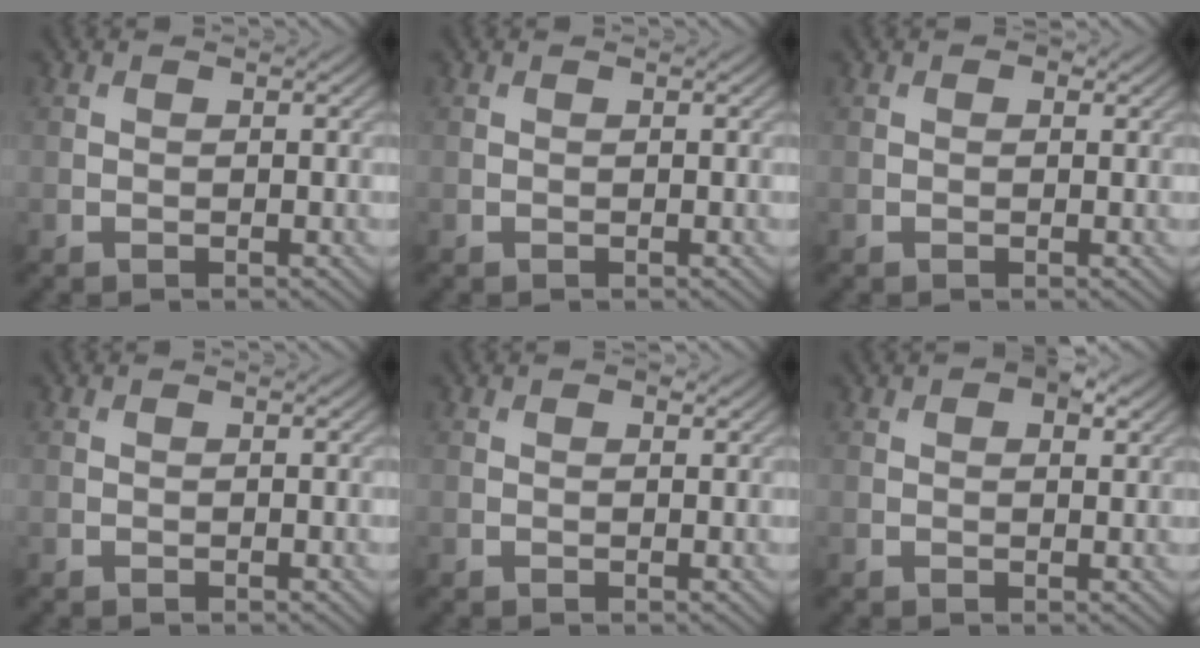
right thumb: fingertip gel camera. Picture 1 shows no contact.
{"total": 0.0}
{"total": 0.9, "force": [0.4, 0.5, 0.5], "torque": [-0.005, -0.002, 0.003]}
{"total": 0.0}
{"total": 1.2, "force": [0.8, 0.5, 0.8], "torque": [-0.011, -0.001, 0.012]}
{"total": 4.0, "force": [2.3, 1.8, 2.7], "torque": [-0.046, 0.003, 0.036]}